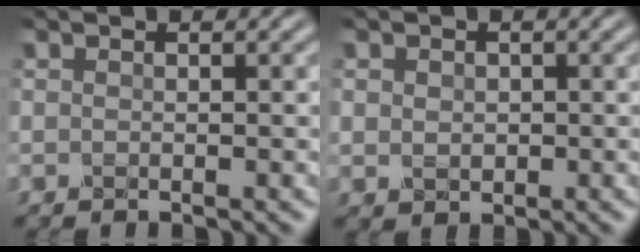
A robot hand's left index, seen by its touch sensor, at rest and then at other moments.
{"total": 1.4, "force": [0.2, 1.2, 0.7], "torque": [-0.012, -0.003, 0.005]}